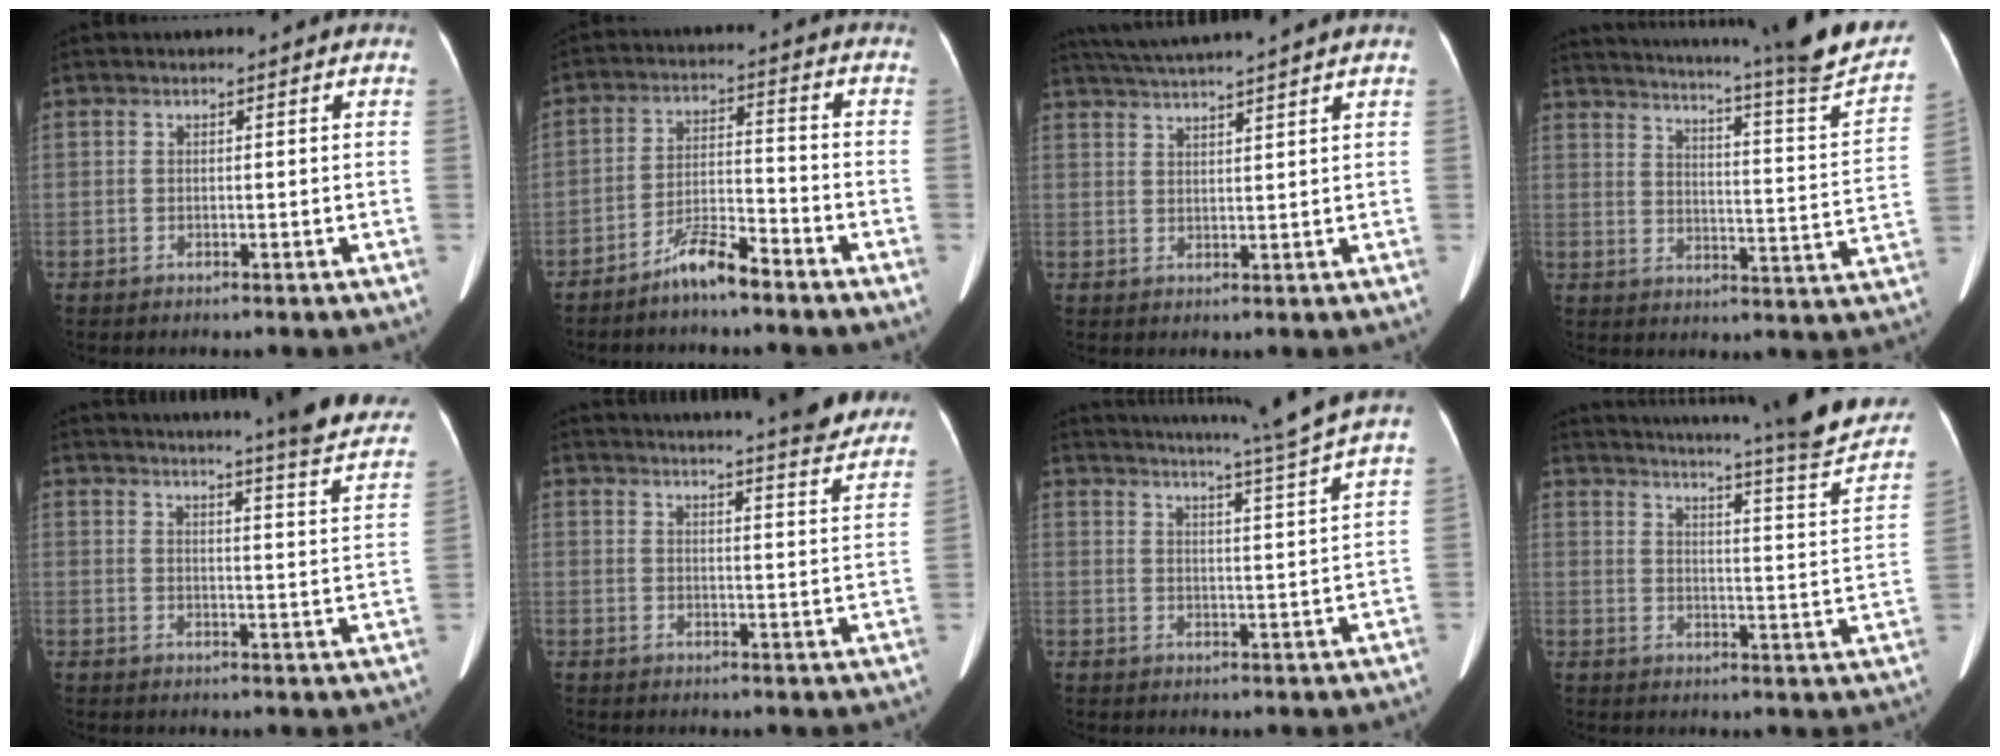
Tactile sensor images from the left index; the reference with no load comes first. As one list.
[{"total": 6.3, "force": [-5.3, 0.6, 3.3], "torque": [-0.065, -0.008, -0.102]}, {"total": 7.9, "force": [7.0, -1.5, 3.3], "torque": [-0.062, 0.021, 0.110]}, {"total": 25.2, "force": [22.2, -0.1, 11.9], "torque": [-0.182, -0.075, 0.273]}, {"total": 20.7, "force": [18.9, 0.5, 8.3], "torque": [-0.108, -0.066, 0.213]}, {"total": 20.3, "force": [18.9, 1.3, 7.2], "torque": [-0.099, -0.040, 0.222]}, {"total": 12.2, "force": [10.6, -3.2, 5.0], "torque": [-0.084, -0.046, 0.144]}, {"total": 25.5, "force": [23.0, 0.4, 11.1], "torque": [-0.167, -0.076, 0.280]}]